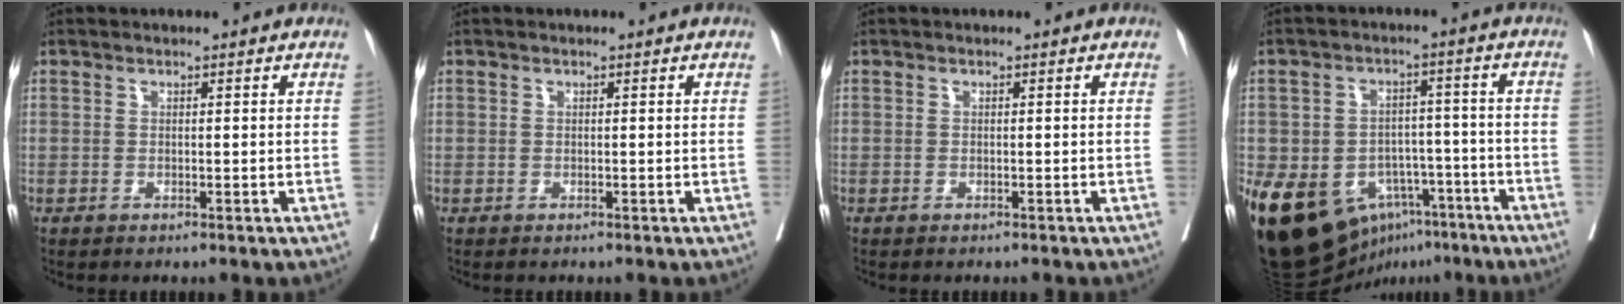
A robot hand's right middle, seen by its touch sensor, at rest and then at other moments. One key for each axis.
{"total": 0.0}
{"total": 0.6, "fx": -0.6, "fy": 0.1, "fz": 0.1, "tx": -0.001, "ty": -0.001, "tz": -0.014}
{"total": 19.0, "fx": -9.8, "fy": 13.1, "fz": 9.6, "tx": -0.184, "ty": 0.026, "tz": -0.138}